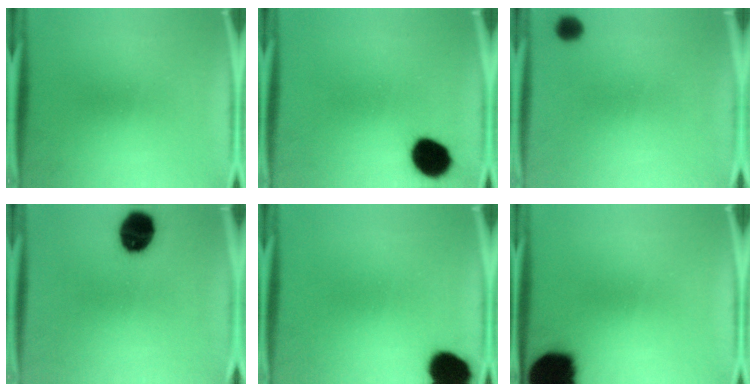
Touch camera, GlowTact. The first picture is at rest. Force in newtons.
{"total": 11.1}
{"total": 3.6}
{"total": 12.3}
{"total": 11.8}
{"total": 17.5}